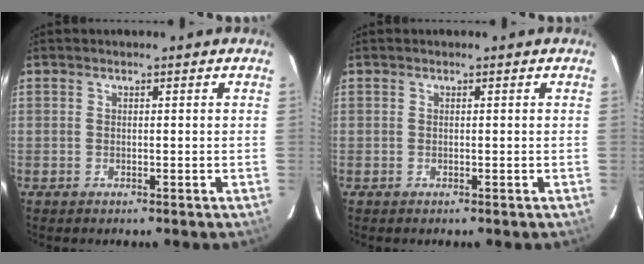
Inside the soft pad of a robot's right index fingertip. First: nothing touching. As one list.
[{"total": 0.0}]